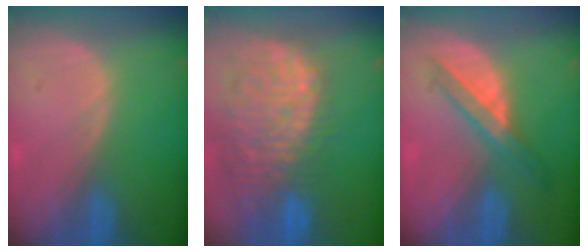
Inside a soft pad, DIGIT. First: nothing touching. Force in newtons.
{"total": 13.8, "press": 11.6, "slide": 7.5}
{"total": 5.8, "press": 5.3, "slide": 2.3}